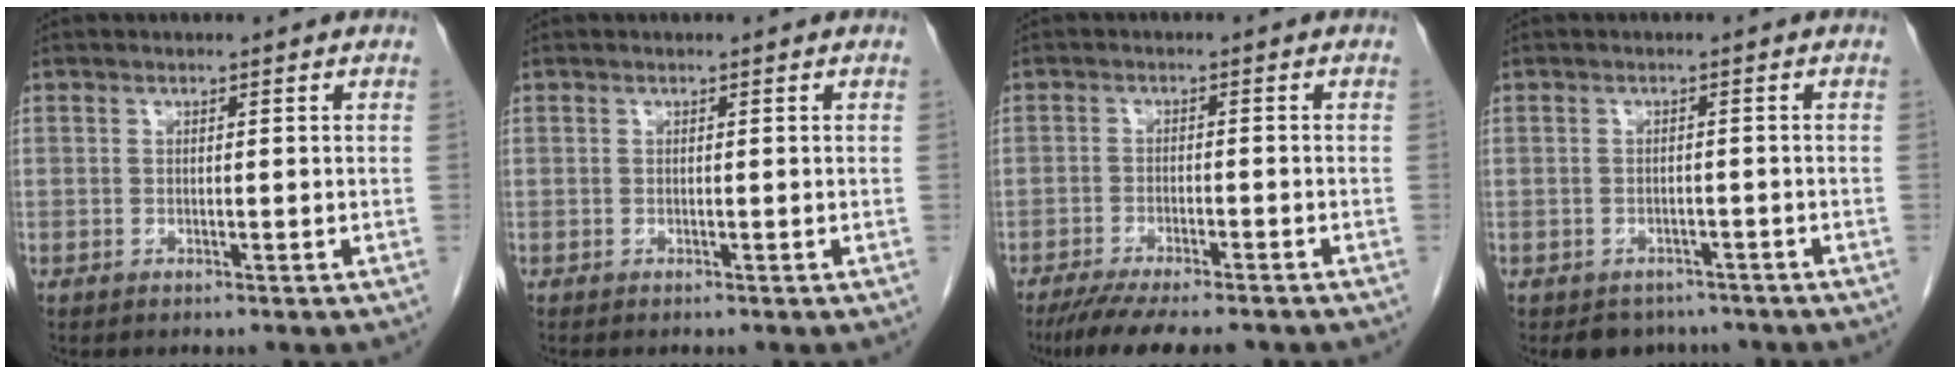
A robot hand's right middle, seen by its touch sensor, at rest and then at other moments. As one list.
[{"total": 0.5, "force": [-0.5, 0.1, 0.2], "torque": [-0.002, 0.000, -0.007]}, {"total": 11.8, "force": [-9.9, 1.9, 6.2], "torque": [-0.093, -0.019, -0.146]}, {"total": 4.5, "force": [-3.7, 2.5, 0.3], "torque": [0.003, 0.007, -0.050]}]